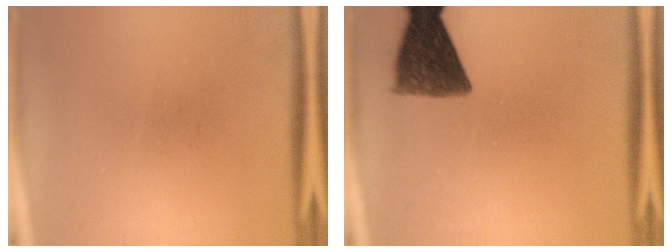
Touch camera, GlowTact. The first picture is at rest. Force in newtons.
{"total": 10.0}